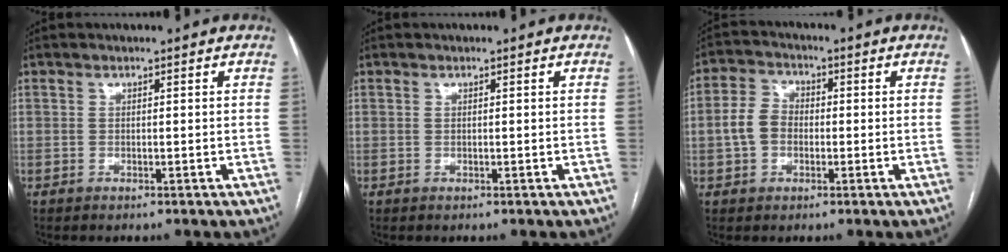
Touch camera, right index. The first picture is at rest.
{"total": 0.0}
{"total": 5.7, "force": [-0.7, 4.4, 3.5], "torque": [-0.086, 0.024, -0.016]}